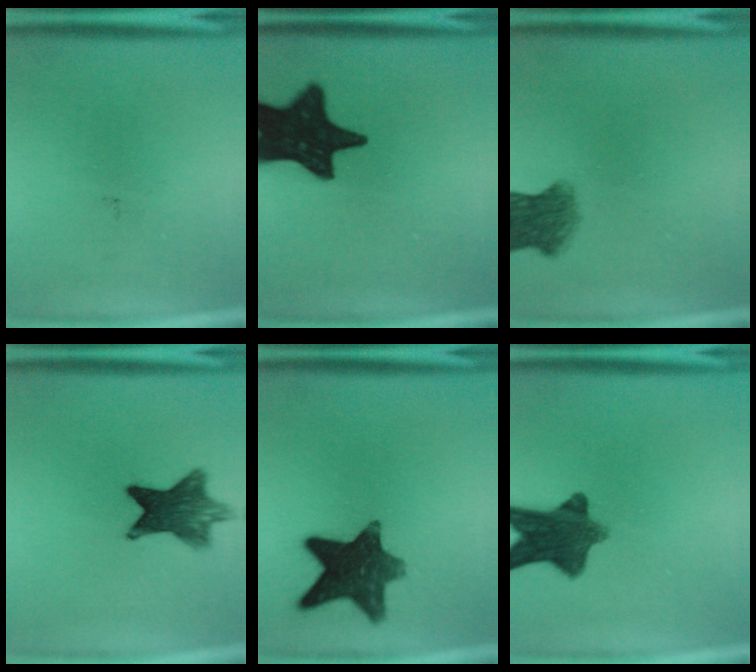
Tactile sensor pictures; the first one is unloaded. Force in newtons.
{"total": 18.1}
{"total": 5.8}
{"total": 9.9}
{"total": 12.6}
{"total": 10.3}